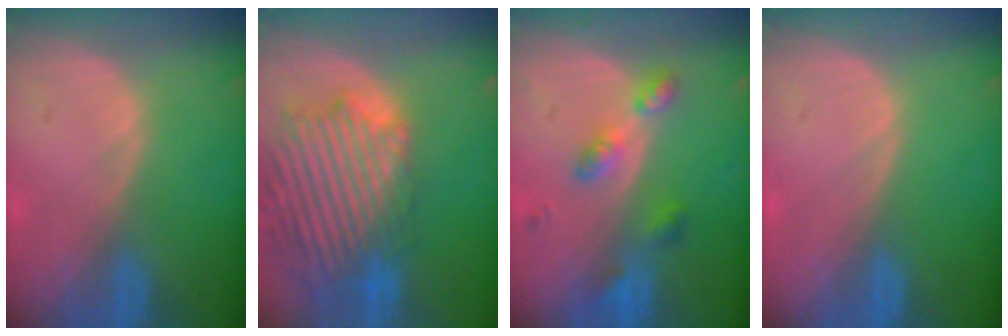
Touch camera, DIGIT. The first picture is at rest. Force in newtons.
{"total": 14.6, "press": 12.4, "slide": 7.6}
{"total": 4.8, "press": 4.8, "slide": 0.1}
{"total": 0.0}